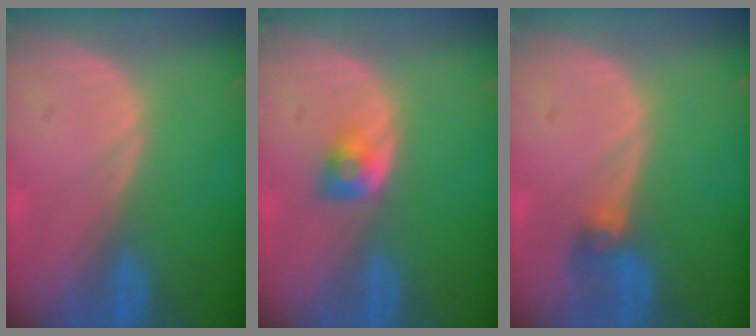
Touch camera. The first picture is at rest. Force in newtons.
{"total": 2.8, "press": 2.5, "slide": 1.3}
{"total": 2.8, "press": 2.6, "slide": 1.1}